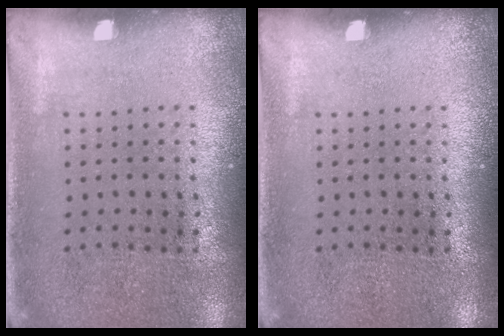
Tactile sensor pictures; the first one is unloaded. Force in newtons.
{"total": 0.0}